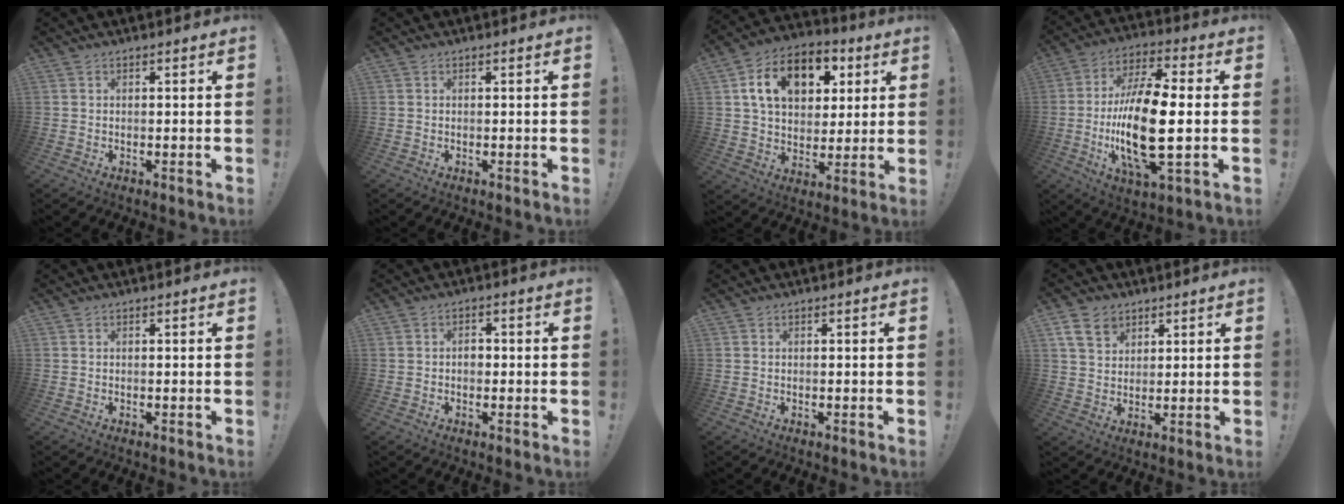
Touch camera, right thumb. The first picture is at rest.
{"total": 0.0}
{"total": 16.4, "force": [6.0, 11.4, 10.2], "torque": [-0.157, -0.010, 0.109]}
{"total": 20.6, "force": [-2.2, 7.2, 19.2], "torque": [-0.376, -0.011, -0.041]}
{"total": 0.0}
{"total": 2.7, "force": [-0.6, 1.9, 1.9], "torque": [-0.029, 0.006, -0.012]}
{"total": 0.0}
{"total": 8.3, "force": [4.8, 5.7, 3.7], "torque": [-0.058, -0.016, 0.094]}